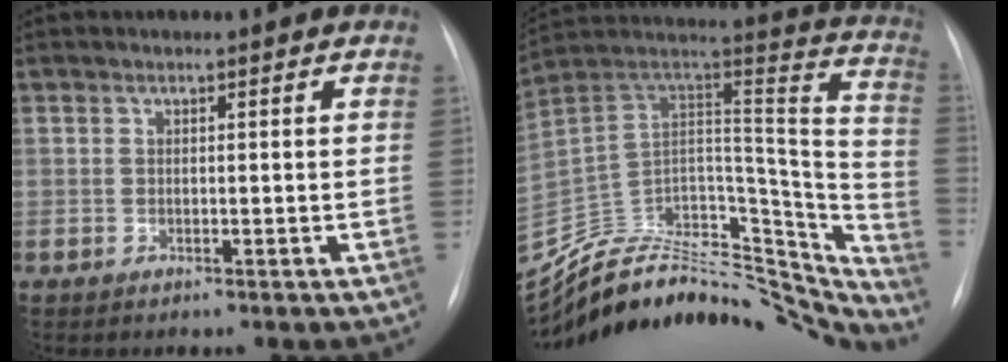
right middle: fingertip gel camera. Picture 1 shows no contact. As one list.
[{"total": 36.4, "force": [-32.2, 12.0, 11.8], "torque": [-0.182, 0.011, -0.445]}]